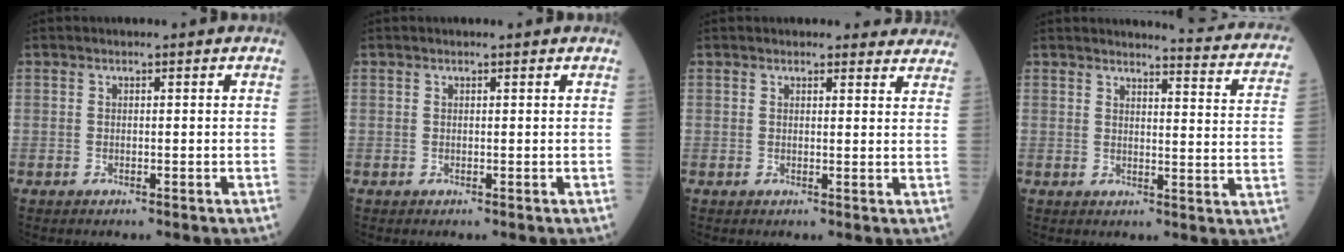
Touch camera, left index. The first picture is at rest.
{"total": 0.5, "force": [0.5, 0.0, 0.3], "torque": [-0.010, 0.003, 0.006]}
{"total": 7.7, "force": [7.3, 1.9, 1.4], "torque": [0.013, -0.002, 0.057]}
{"total": 12.6, "force": [12.2, 0.3, 2.9], "torque": [-0.022, -0.081, 0.111]}